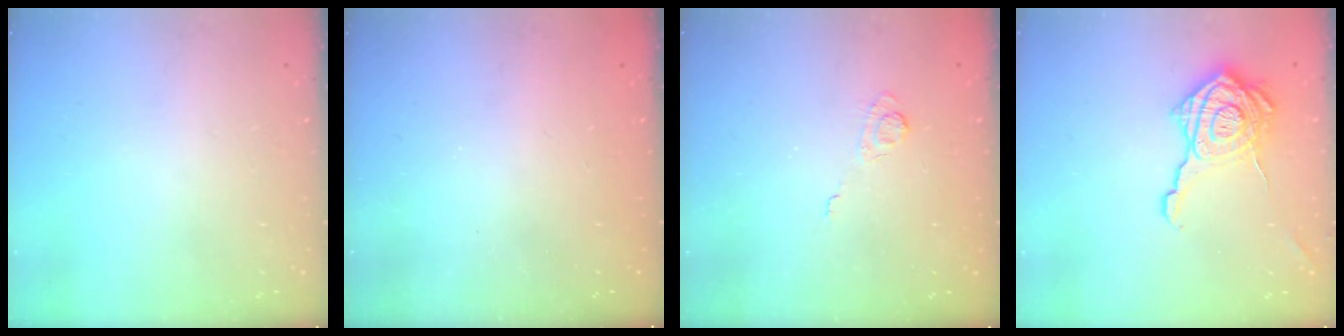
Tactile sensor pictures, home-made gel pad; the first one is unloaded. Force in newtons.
{"total": 2.4, "press": 2.3, "slide": 0.8}
{"total": 3.1, "press": 2.8, "slide": 1.5}
{"total": 18.0, "press": 17.9, "slide": 1.0}